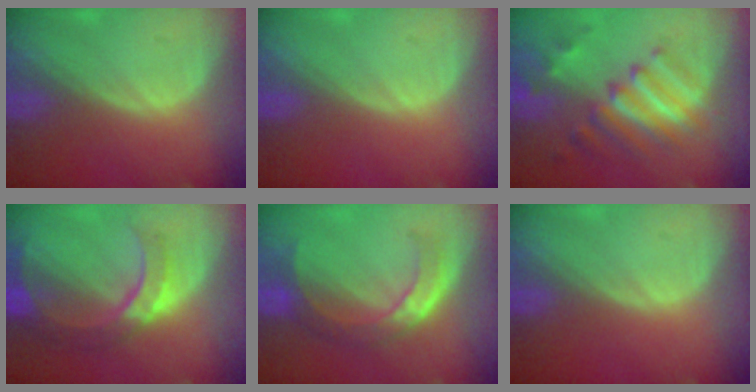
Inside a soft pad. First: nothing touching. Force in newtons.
{"total": 0.0}
{"total": 9.6, "press": 8.3, "slide": 4.7}
{"total": 8.2, "press": 7.9, "slide": 2.1}
{"total": 8.0, "press": 6.7, "slide": 4.3}
{"total": 0.0}